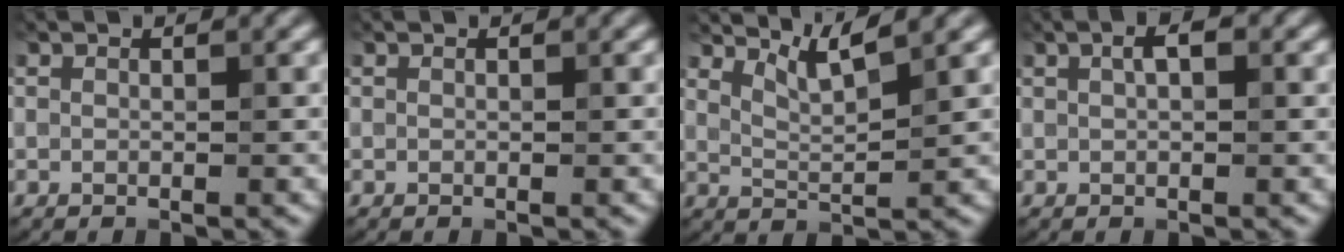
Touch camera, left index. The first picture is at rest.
{"total": 0.0}
{"total": 3.2, "force": [2.6, 0.4, 1.9], "torque": [-0.031, -0.003, 0.054]}
{"total": 1.8, "force": [0.6, 0.7, 1.5], "torque": [-0.026, 0.005, 0.010]}